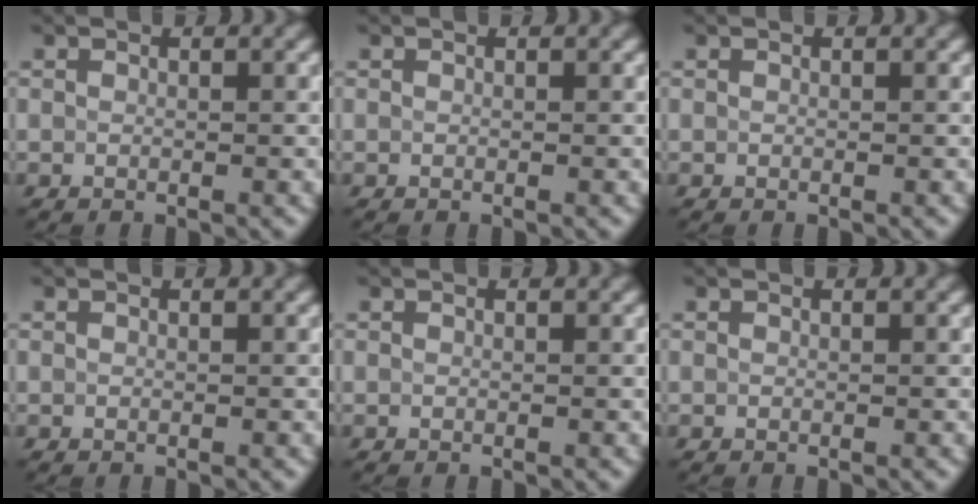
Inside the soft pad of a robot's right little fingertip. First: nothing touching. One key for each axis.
{"total": 0.0}
{"total": 0.0}
{"total": 0.0}
{"total": 0.0}
{"total": 0.0}